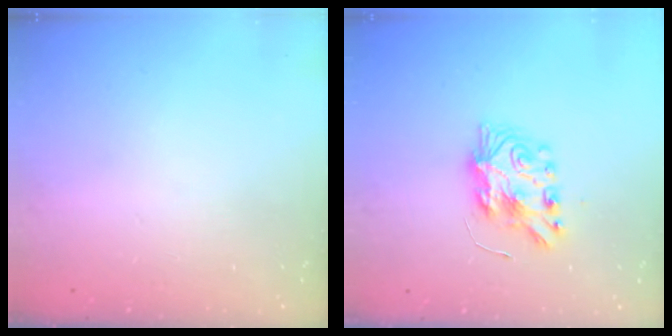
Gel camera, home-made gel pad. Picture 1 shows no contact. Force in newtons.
{"total": 8.4, "press": 8.4, "slide": 0.7}